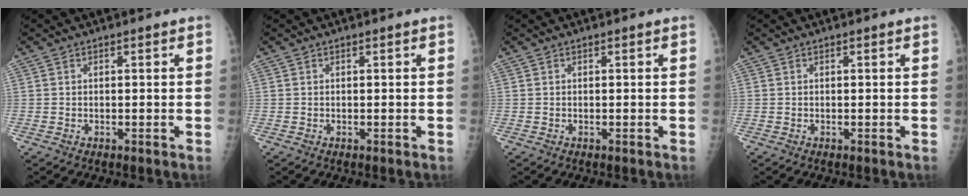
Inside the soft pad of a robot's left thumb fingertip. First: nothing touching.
{"total": 0.0}
{"total": 0.0}
{"total": 0.0}